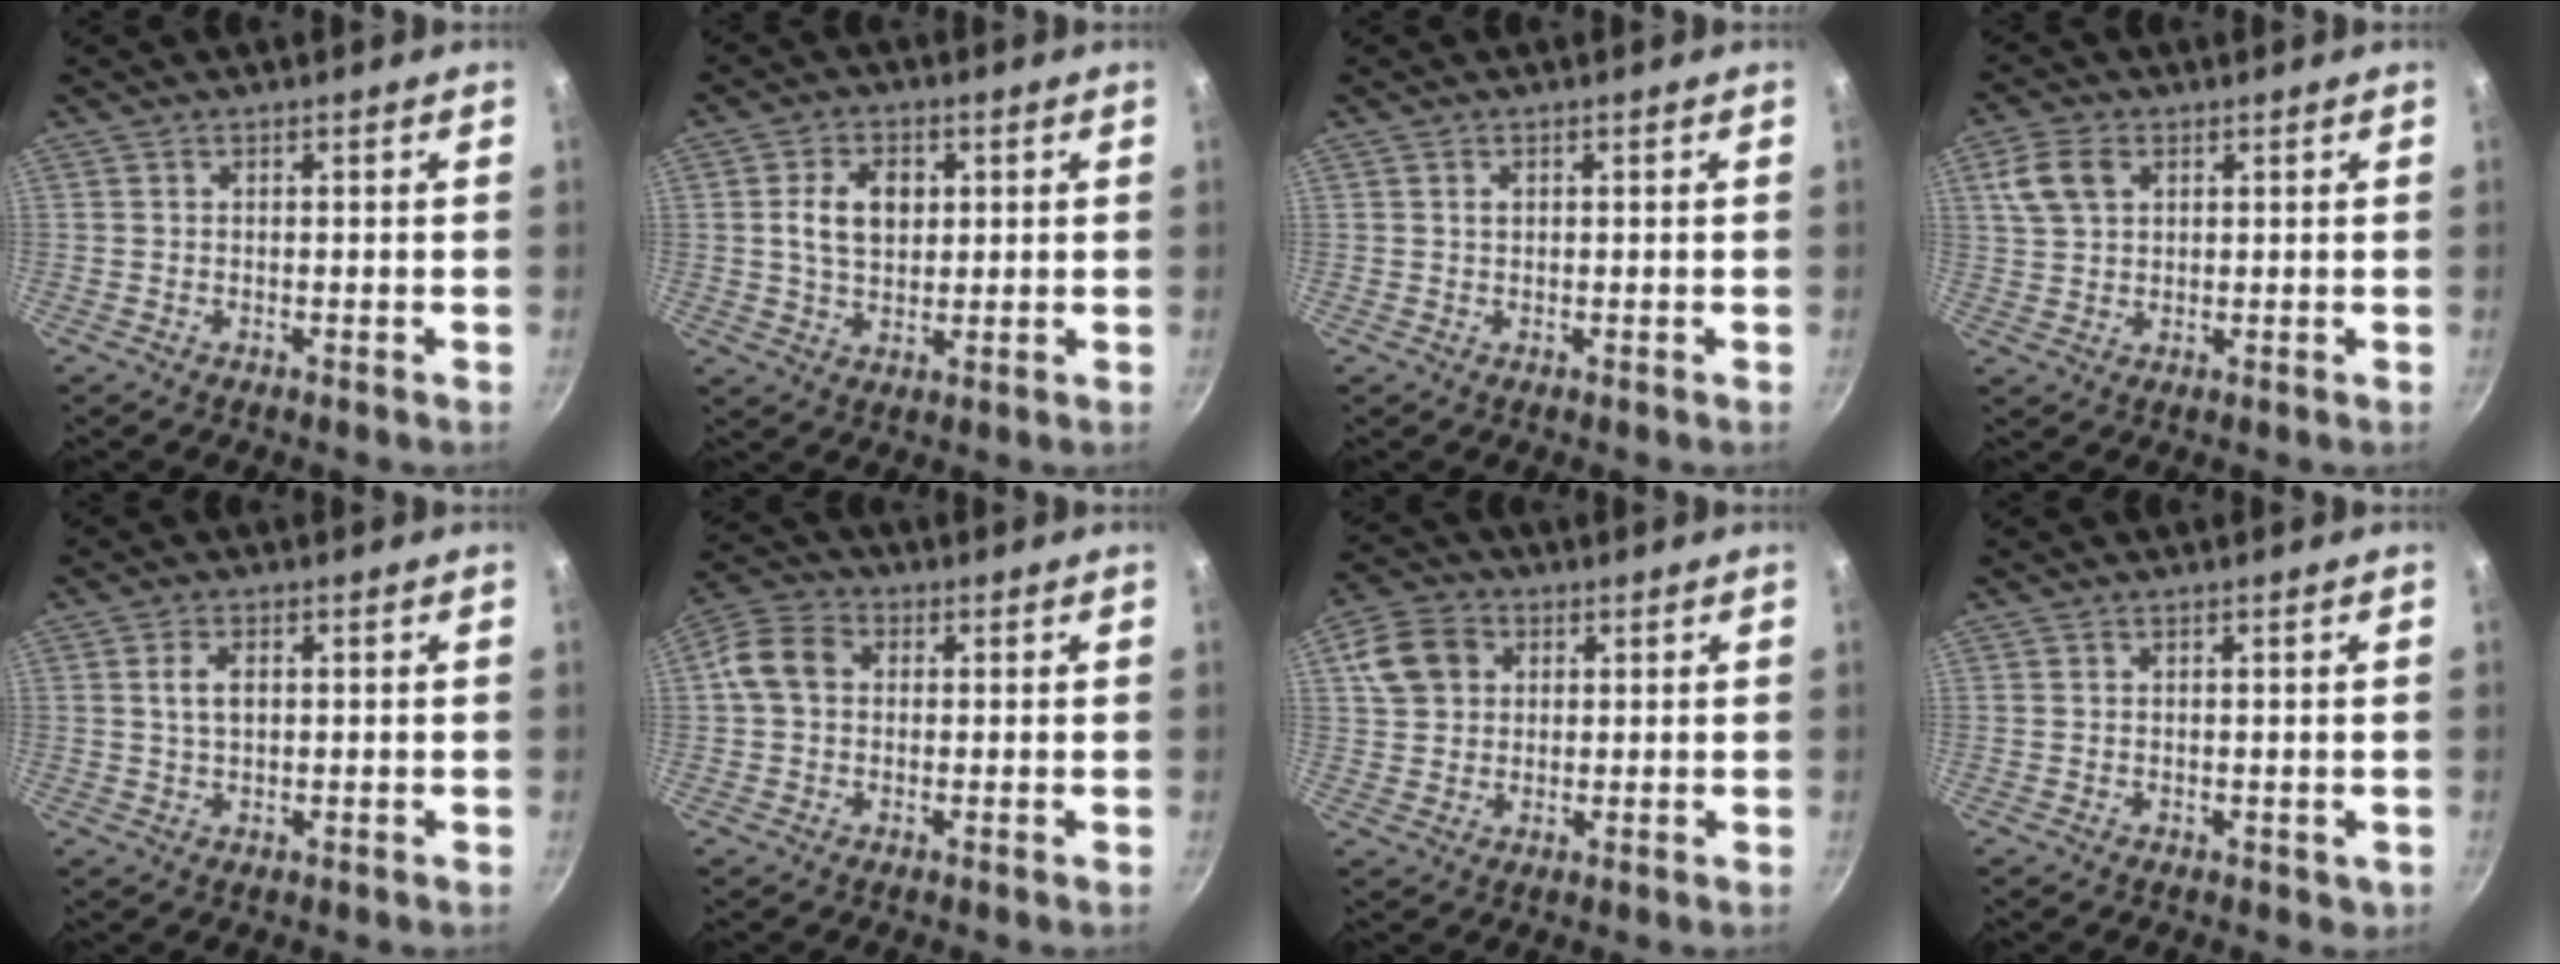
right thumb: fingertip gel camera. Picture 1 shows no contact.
{"total": 8.0, "force": [1.6, 5.3, 5.7], "torque": [-0.085, -0.004, 0.029]}
{"total": 0.8, "force": [0.2, 0.6, 0.5], "torque": [-0.007, 0.000, 0.005]}
{"total": 6.7, "force": [2.5, 4.5, 4.3], "torque": [-0.081, 0.003, 0.050]}
{"total": 3.4, "force": [0.7, 1.9, 2.7], "torque": [-0.051, -0.001, 0.013]}
{"total": 7.6, "force": [0.9, 5.8, 4.8], "torque": [-0.090, 0.023, 0.009]}
{"total": 8.7, "force": [2.5, 6.9, 4.5], "torque": [-0.072, 0.007, 0.042]}
{"total": 1.0, "force": [0.2, 0.7, 0.6], "torque": [-0.012, -0.002, 0.011]}